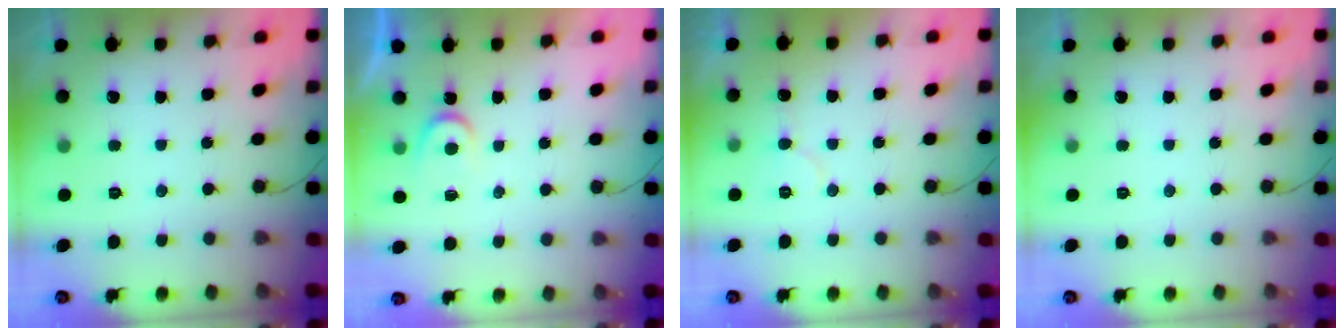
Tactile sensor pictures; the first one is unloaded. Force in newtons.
{"total": 3.1, "press": 3.1, "slide": 0.4}
{"total": 6.1, "press": 6.1, "slide": 0.5}
{"total": 0.0}